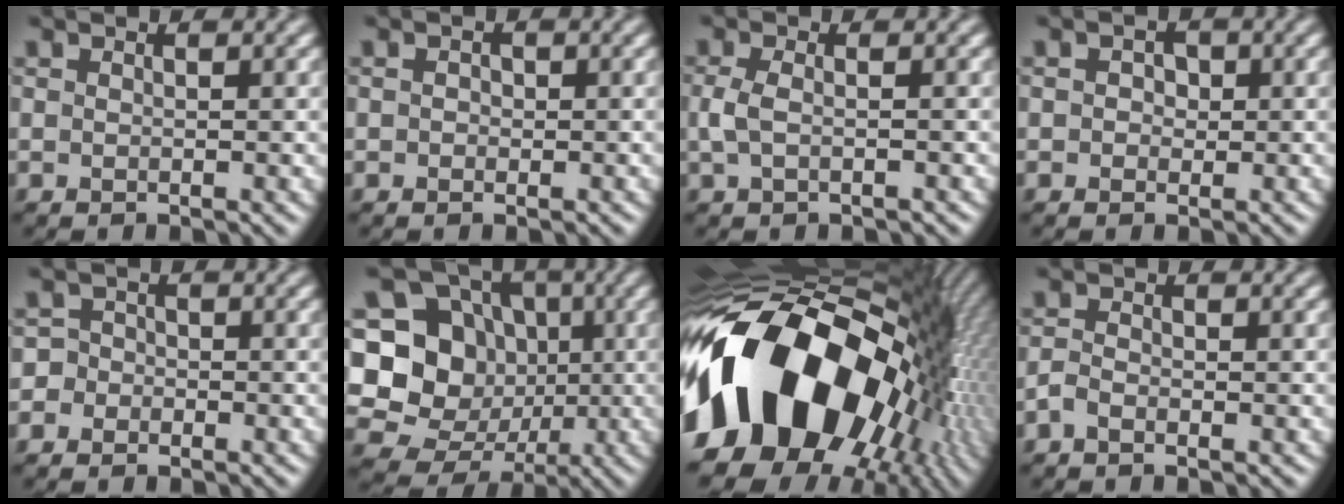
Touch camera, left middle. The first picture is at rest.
{"total": 0.9, "force": [0.0, 0.8, 0.3], "torque": [-0.005, -0.002, -0.004]}
{"total": 2.1, "force": [-0.4, 1.1, 1.7], "torque": [-0.047, 0.000, -0.011]}
{"total": 1.5, "force": [0.2, 1.4, 0.5], "torque": [0.001, 0.004, -0.001]}
{"total": 2.9, "force": [-1.6, 2.4, -0.1], "torque": [0.029, 0.012, -0.048]}
{"total": 15.3, "force": [-0.7, 14.2, 5.5], "torque": [-0.151, 0.021, -0.027]}
{"total": 21.5, "force": [-2.8, 14.0, 16.0], "torque": [-0.313, -0.018, -0.052]}
{"total": 1.5, "force": [-1.1, 0.7, 0.6], "torque": [-0.013, 0.002, -0.028]}